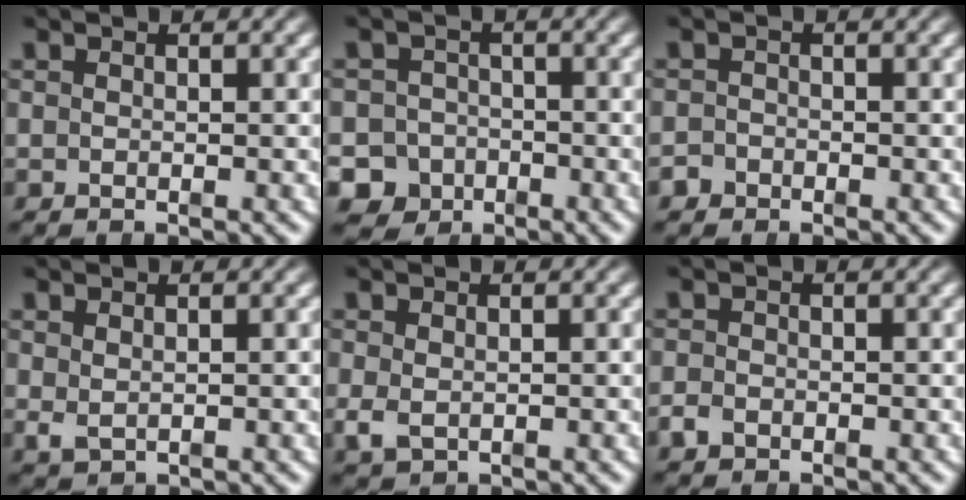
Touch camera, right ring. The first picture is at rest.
{"total": 9.3, "force": [-4.6, 7.8, 2.0], "torque": [-0.039, -0.038, -0.077]}
{"total": 1.7, "force": [-1.4, 1.0, -0.2], "torque": [0.004, -0.014, -0.021]}
{"total": 0.6, "force": [0.1, 0.2, 0.6], "torque": [-0.010, -0.009, 0.015]}
{"total": 1.5, "force": [-0.4, 1.0, 1.0], "torque": [-0.031, -0.018, 0.007]}
{"total": 1.4, "force": [-1.0, 0.9, 0.4], "torque": [-0.009, -0.010, -0.015]}